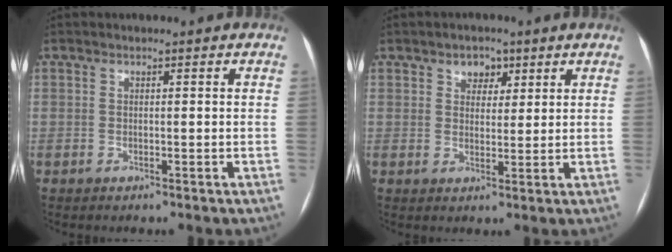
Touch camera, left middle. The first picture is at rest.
{"total": 3.5, "force": [2.1, 2.4, 1.5], "torque": [-0.017, 0.003, 0.032]}